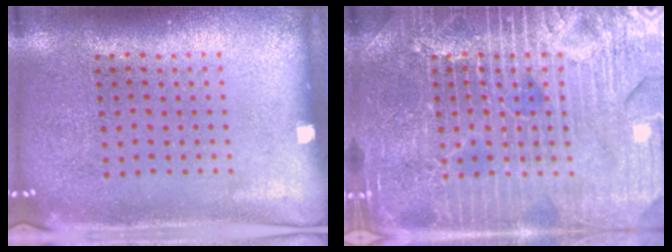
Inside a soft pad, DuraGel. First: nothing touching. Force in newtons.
{"total": 5.1, "press": 5.0, "slide": 0.6}